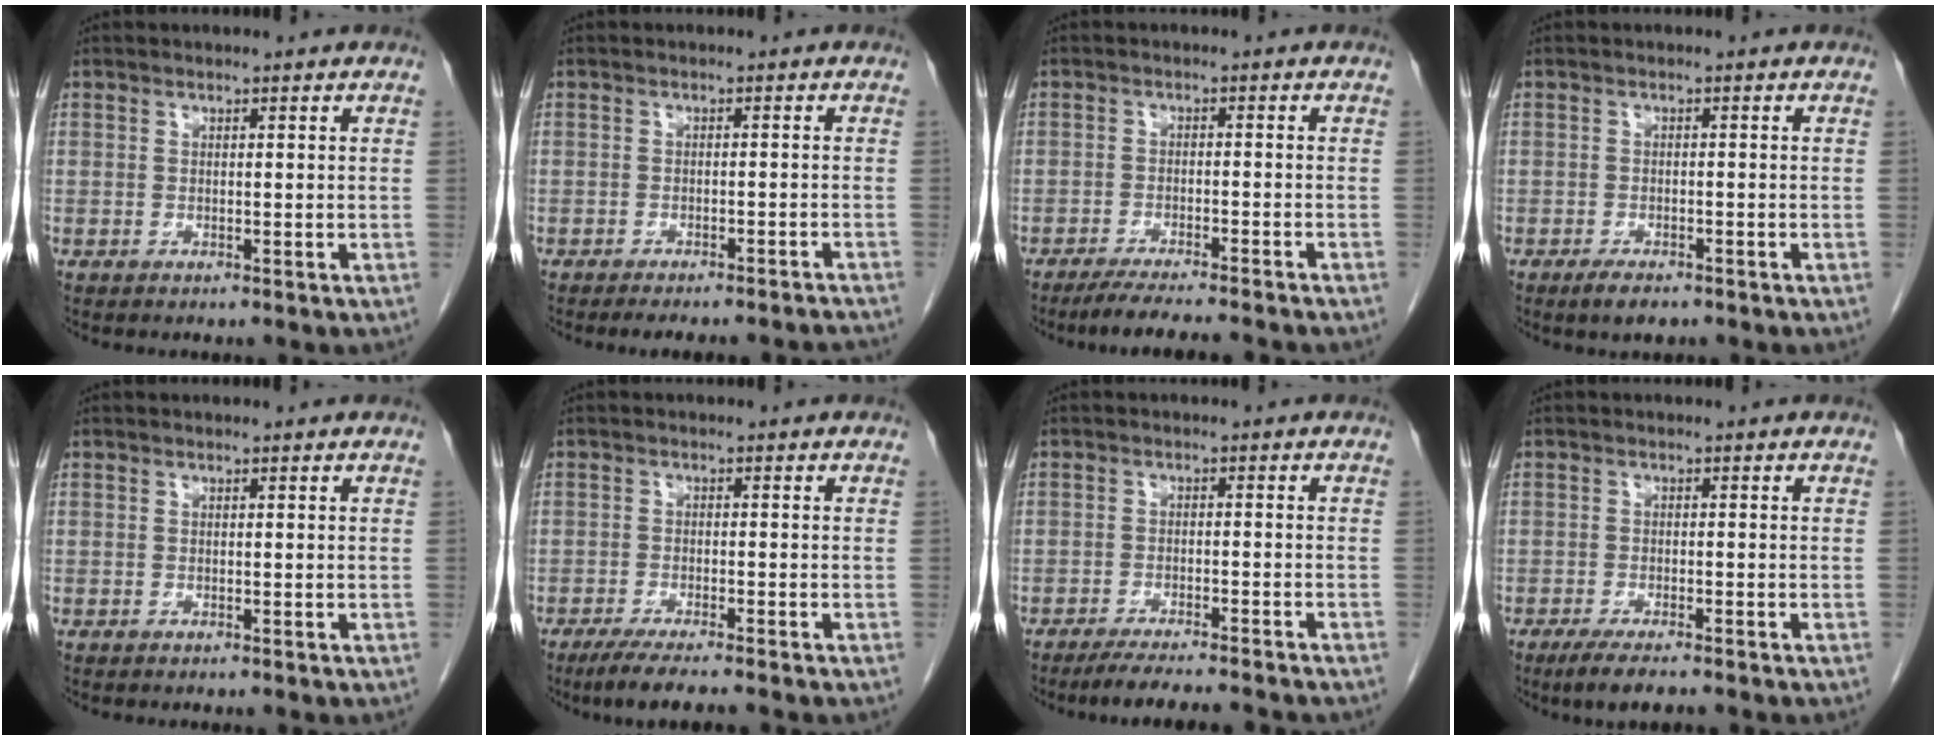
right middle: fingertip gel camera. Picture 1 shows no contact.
{"total": 11.4, "force": [-10.7, 1.5, 3.7], "torque": [-0.037, 0.001, -0.118]}
{"total": 9.9, "force": [-8.8, 0.2, 4.6], "torque": [-0.058, -0.017, -0.132]}
{"total": 2.9, "force": [-2.1, 0.9, 1.7], "torque": [-0.036, -0.004, -0.031]}
{"total": 0.0}
{"total": 6.0, "force": [-4.8, 0.0, 3.6], "torque": [-0.058, -0.015, -0.079]}
{"total": 10.5, "force": [-9.4, 0.7, 4.7], "torque": [-0.061, -0.015, -0.132]}
{"total": 4.4, "force": [-3.3, 0.6, 2.9], "torque": [-0.052, -0.010, -0.054]}